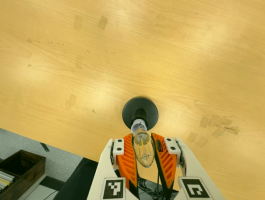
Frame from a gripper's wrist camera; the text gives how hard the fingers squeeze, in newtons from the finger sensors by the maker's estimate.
{"total": 21.7, "left": 24.4, "right": 19.0}